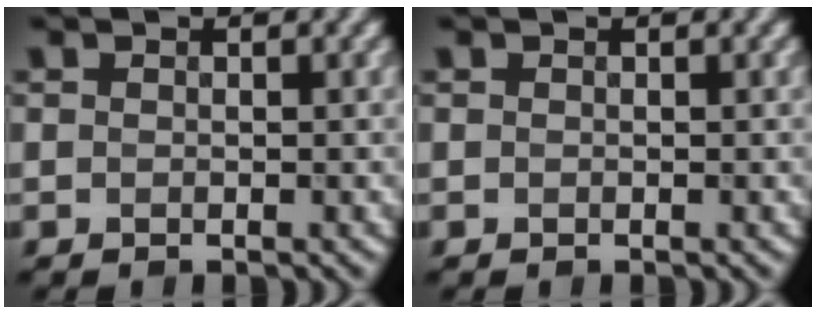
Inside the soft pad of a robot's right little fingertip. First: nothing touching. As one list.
[{"total": 0.0}]